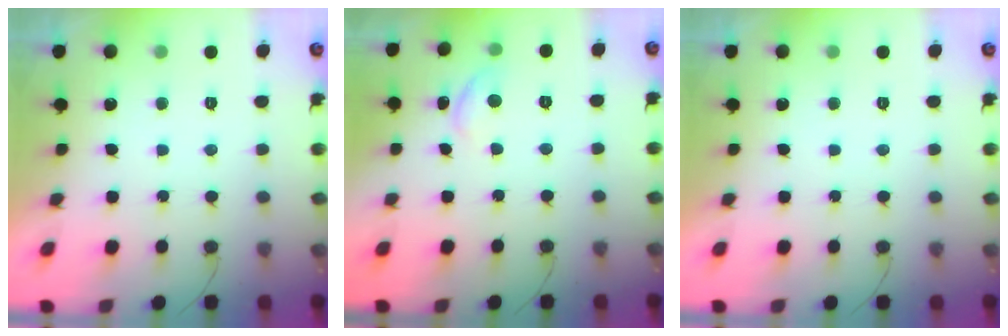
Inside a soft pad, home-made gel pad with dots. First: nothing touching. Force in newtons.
{"total": 7.1, "press": 7.1, "slide": 0.7}
{"total": 0.0}